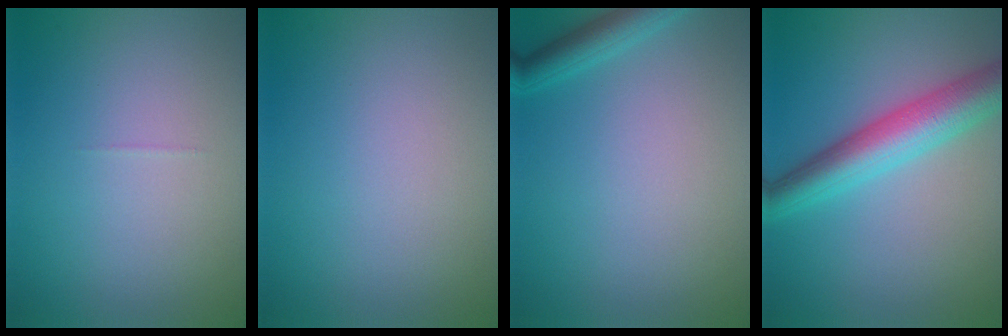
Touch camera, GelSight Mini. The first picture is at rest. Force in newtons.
{"total": 0.0}
{"total": 2.5, "press": 2.5, "slide": 0.1}
{"total": 6.3, "press": 6.3, "slide": 0.2}